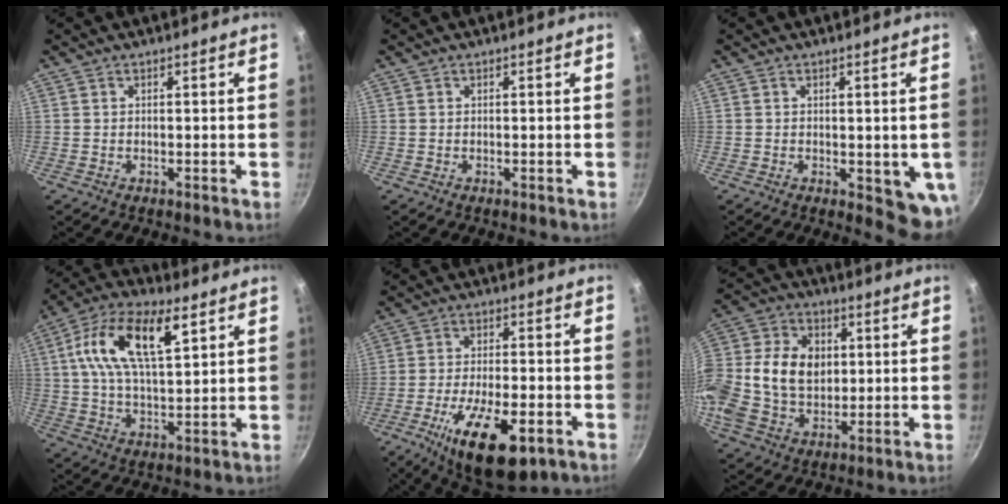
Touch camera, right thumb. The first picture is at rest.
{"total": 0.0}
{"total": 6.7, "force": [-0.8, 2.9, 6.0], "torque": [-0.056, -0.007, -0.005]}
{"total": 15.5, "force": [5.8, 6.1, 13.1], "torque": [-0.239, -0.001, 0.099]}
{"total": 16.8, "force": [-7.3, 6.7, 13.5], "torque": [-0.217, 0.014, -0.116]}
{"total": 23.8, "force": [1.8, 17.9, 15.6], "torque": [-0.316, 0.035, 0.028]}